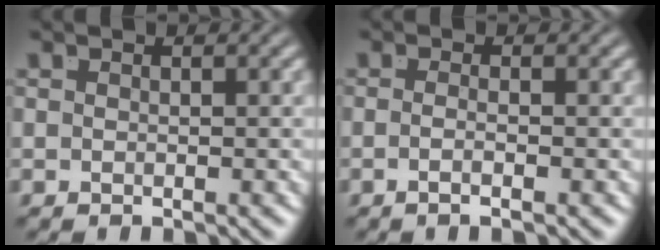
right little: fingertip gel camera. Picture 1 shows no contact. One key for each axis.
{"total": 1.9, "fx": -1.3, "fy": -0.8, "fz": 1.2, "tx": -0.024, "ty": -0.007, "tz": -0.020}